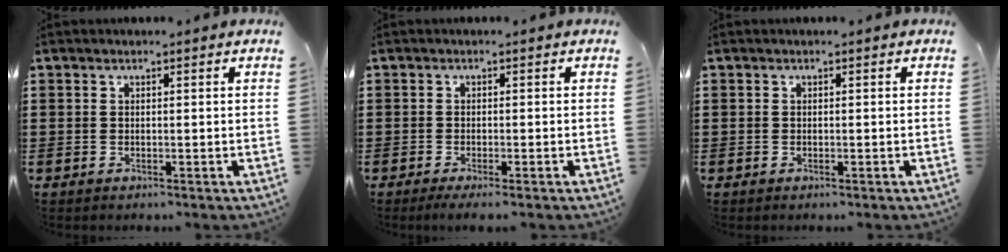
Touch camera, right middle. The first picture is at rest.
{"total": 1.0, "force": [-0.6, -0.1, 0.8], "torque": [-0.012, -0.005, -0.010]}
{"total": 0.0}